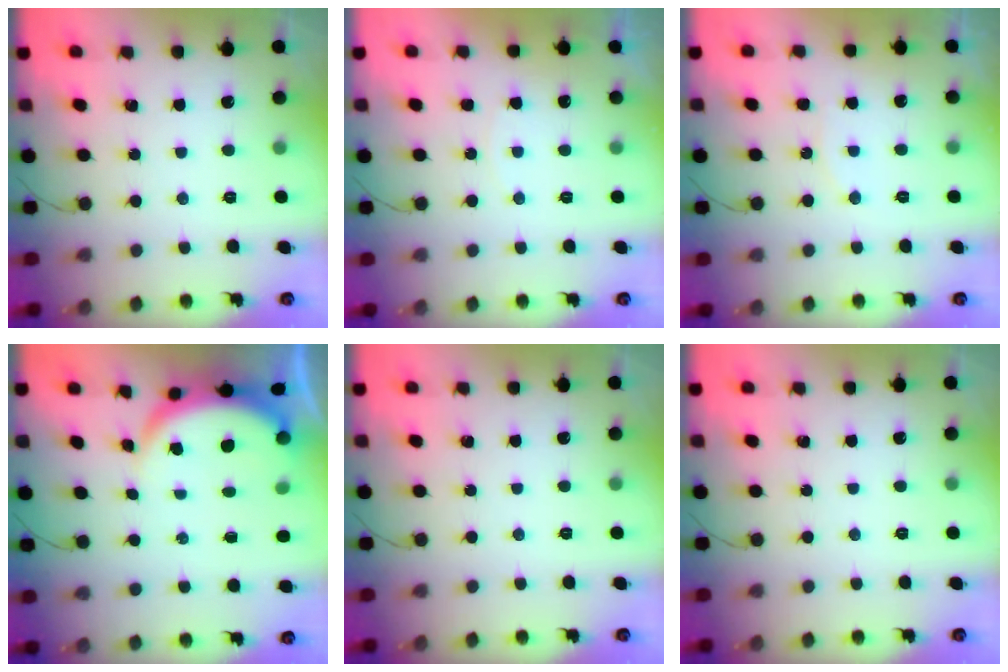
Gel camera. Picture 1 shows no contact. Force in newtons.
{"total": 4.2, "press": 3.9, "slide": 1.6}
{"total": 5.4, "press": 5.1, "slide": 2.0}
{"total": 5.6, "press": 5.5, "slide": 1.3}
{"total": 0.0}
{"total": 0.0}